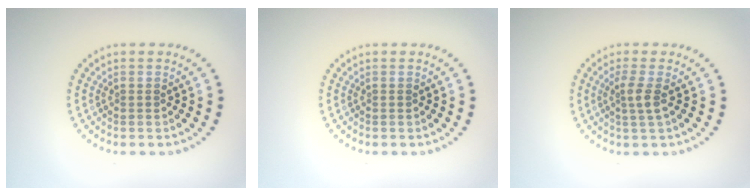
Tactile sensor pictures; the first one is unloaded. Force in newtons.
{"total": 0.0}
{"total": 1.8, "press": 1.4, "slide": 1.2}